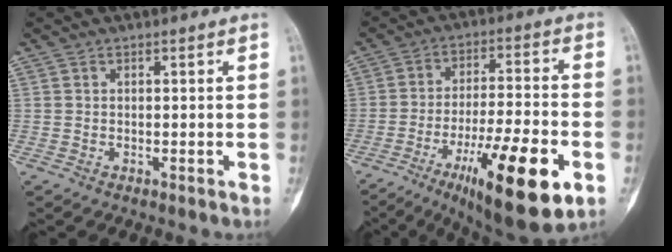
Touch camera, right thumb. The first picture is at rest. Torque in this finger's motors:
{"motor_torque": [-0.09, 0.47, 1.39, -1.38, 0.16]}